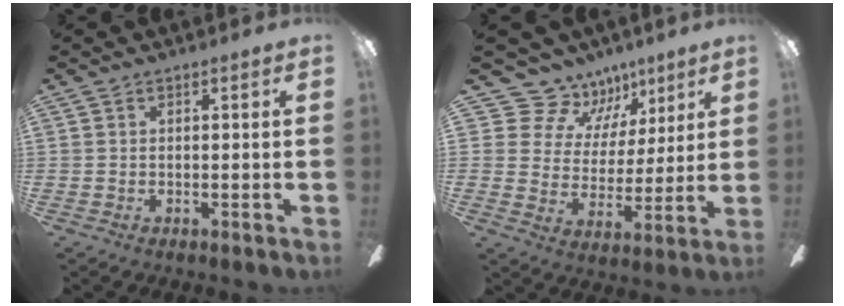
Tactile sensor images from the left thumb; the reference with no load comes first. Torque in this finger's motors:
{"motor_torque": [0.16, 0.20, -0.52, 0.03, -0.02]}